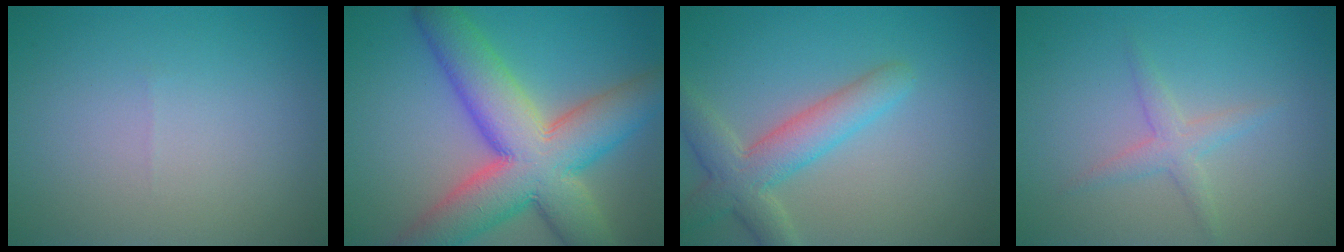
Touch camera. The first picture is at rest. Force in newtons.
{"total": 12.4, "press": 12.3, "slide": 0.7}
{"total": 4.7, "press": 4.7, "slide": 0.5}
{"total": 2.0, "press": 2.0, "slide": 0.1}